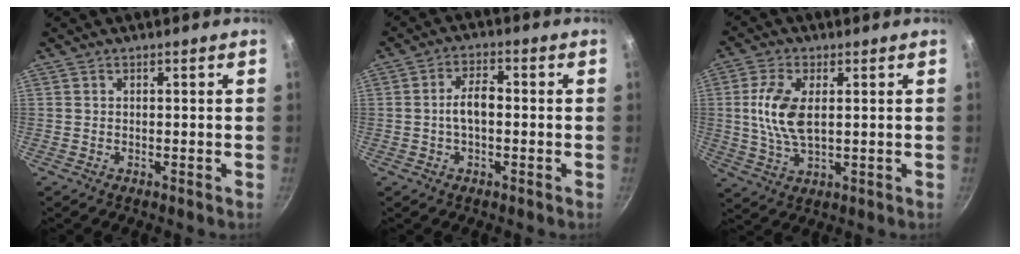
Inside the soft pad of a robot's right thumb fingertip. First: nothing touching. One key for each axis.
{"total": 5.2, "fx": -0.4, "fy": 2.7, "fz": 4.4, "tx": -0.074, "ty": 0.024, "tz": -0.013}
{"total": 9.3, "fx": 1.3, "fy": 4.8, "fz": 7.8, "tx": -0.156, "ty": 0.000, "tz": 0.026}